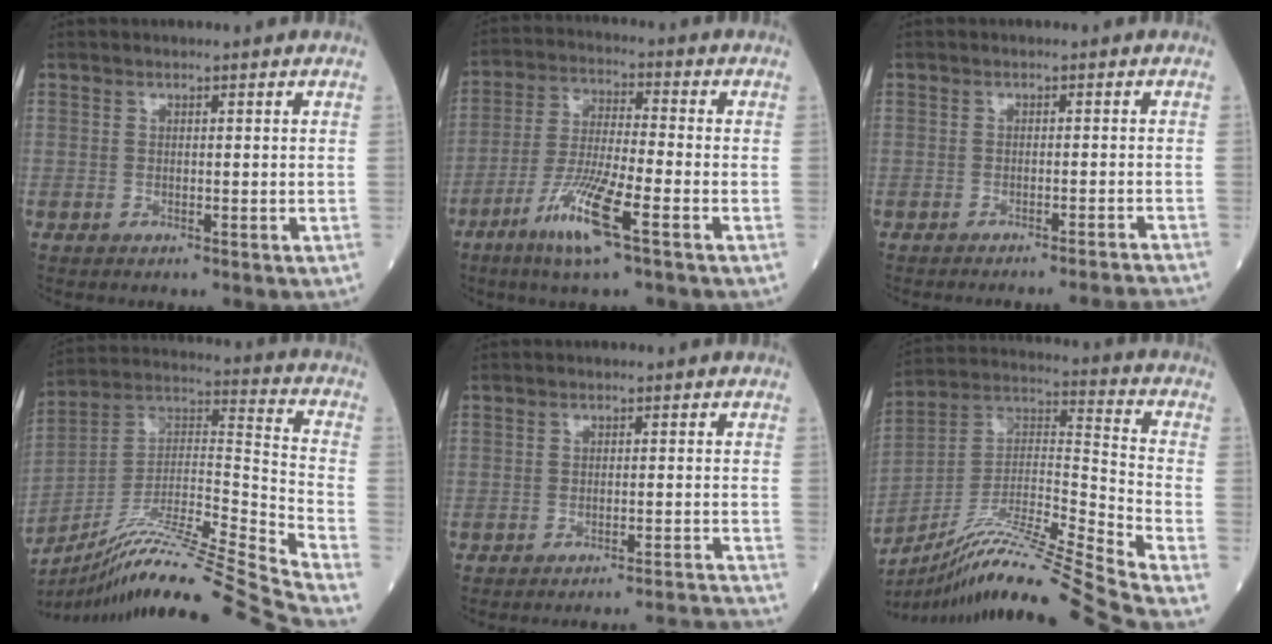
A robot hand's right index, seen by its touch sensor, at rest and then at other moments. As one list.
[{"total": 10.5, "force": [-5.5, 0.5, 8.9], "torque": [-0.178, -0.019, -0.108]}, {"total": 8.5, "force": [-8.1, -2.2, 1.3], "torque": [0.006, -0.017, -0.096]}, {"total": 28.0, "force": [-23.9, -2.2, 14.4], "torque": [-0.203, -0.026, -0.387]}, {"total": 12.1, "force": [-11.7, -2.6, 0.9], "torque": [0.014, -0.011, -0.142]}, {"total": 23.3, "force": [-19.8, -2.8, 12.1], "torque": [-0.208, -0.015, -0.344]}]